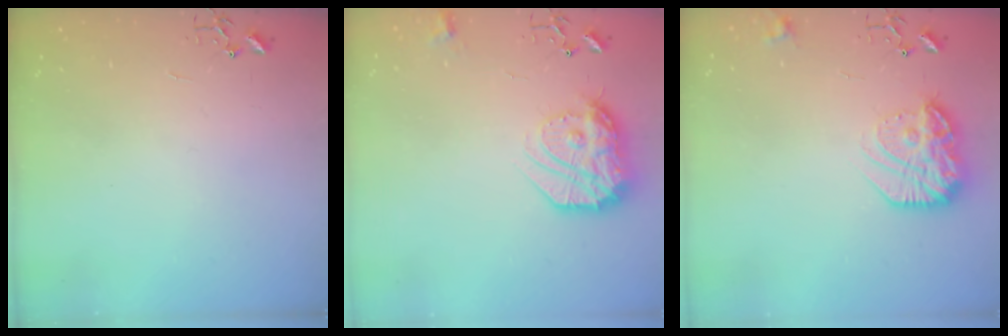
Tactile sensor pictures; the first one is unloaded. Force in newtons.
{"total": 18.7, "press": 18.6, "slide": 1.6}
{"total": 17.2, "press": 17.1, "slide": 1.2}